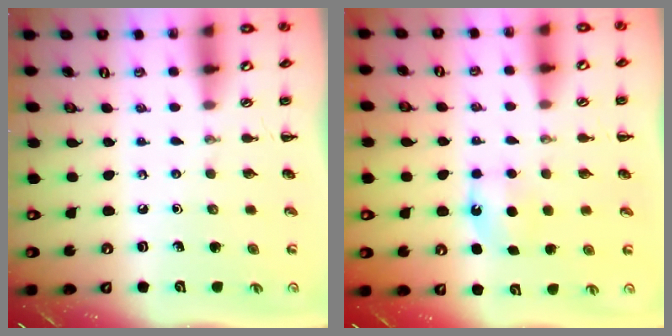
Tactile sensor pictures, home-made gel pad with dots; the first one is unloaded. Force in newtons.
{"total": 5.6, "press": 5.5, "slide": 1.4}